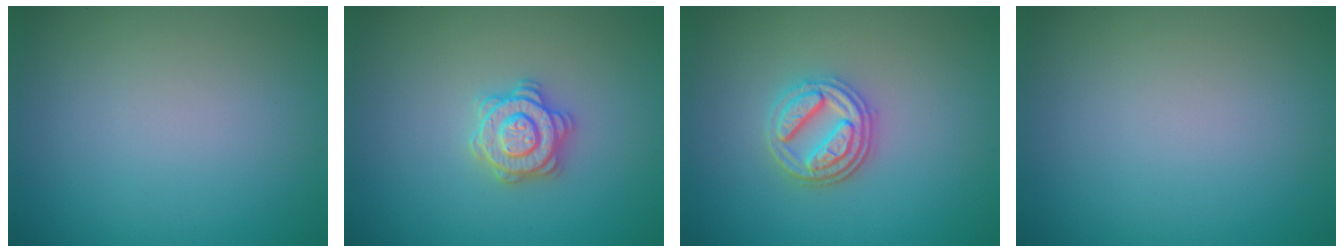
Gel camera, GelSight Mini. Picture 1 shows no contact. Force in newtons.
{"total": 2.9, "press": 2.8, "slide": 0.6}
{"total": 3.6, "press": 3.1, "slide": 1.7}
{"total": 0.0}